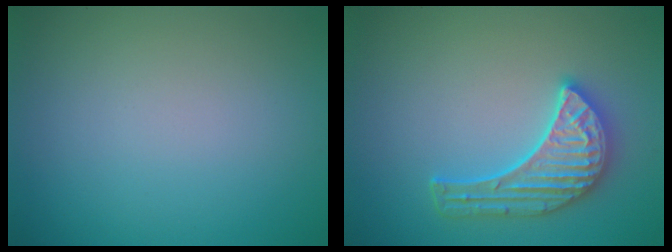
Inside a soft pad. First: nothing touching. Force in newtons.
{"total": 4.5, "press": 4.1, "slide": 2.0}